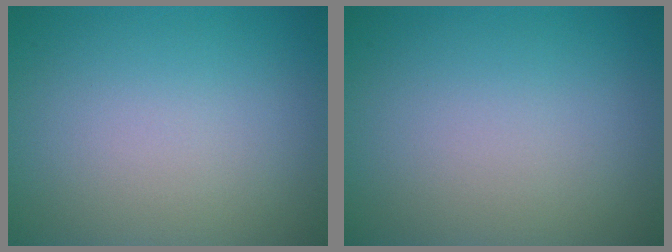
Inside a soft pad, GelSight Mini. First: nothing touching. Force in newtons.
{"total": 0.0}